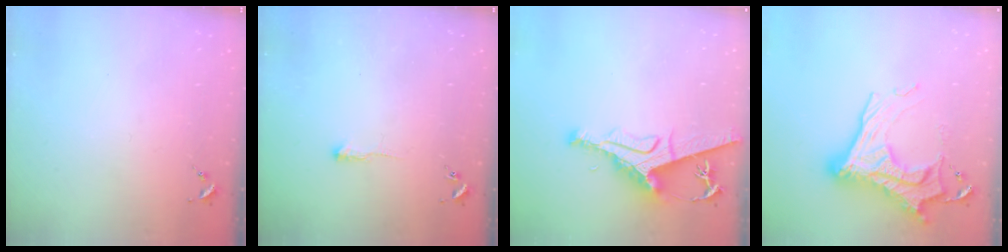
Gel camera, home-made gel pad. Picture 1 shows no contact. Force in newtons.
{"total": 2.5, "press": 2.5, "slide": 0.4}
{"total": 10.9, "press": 10.9, "slide": 1.1}
{"total": 20.8, "press": 20.7, "slide": 1.7}